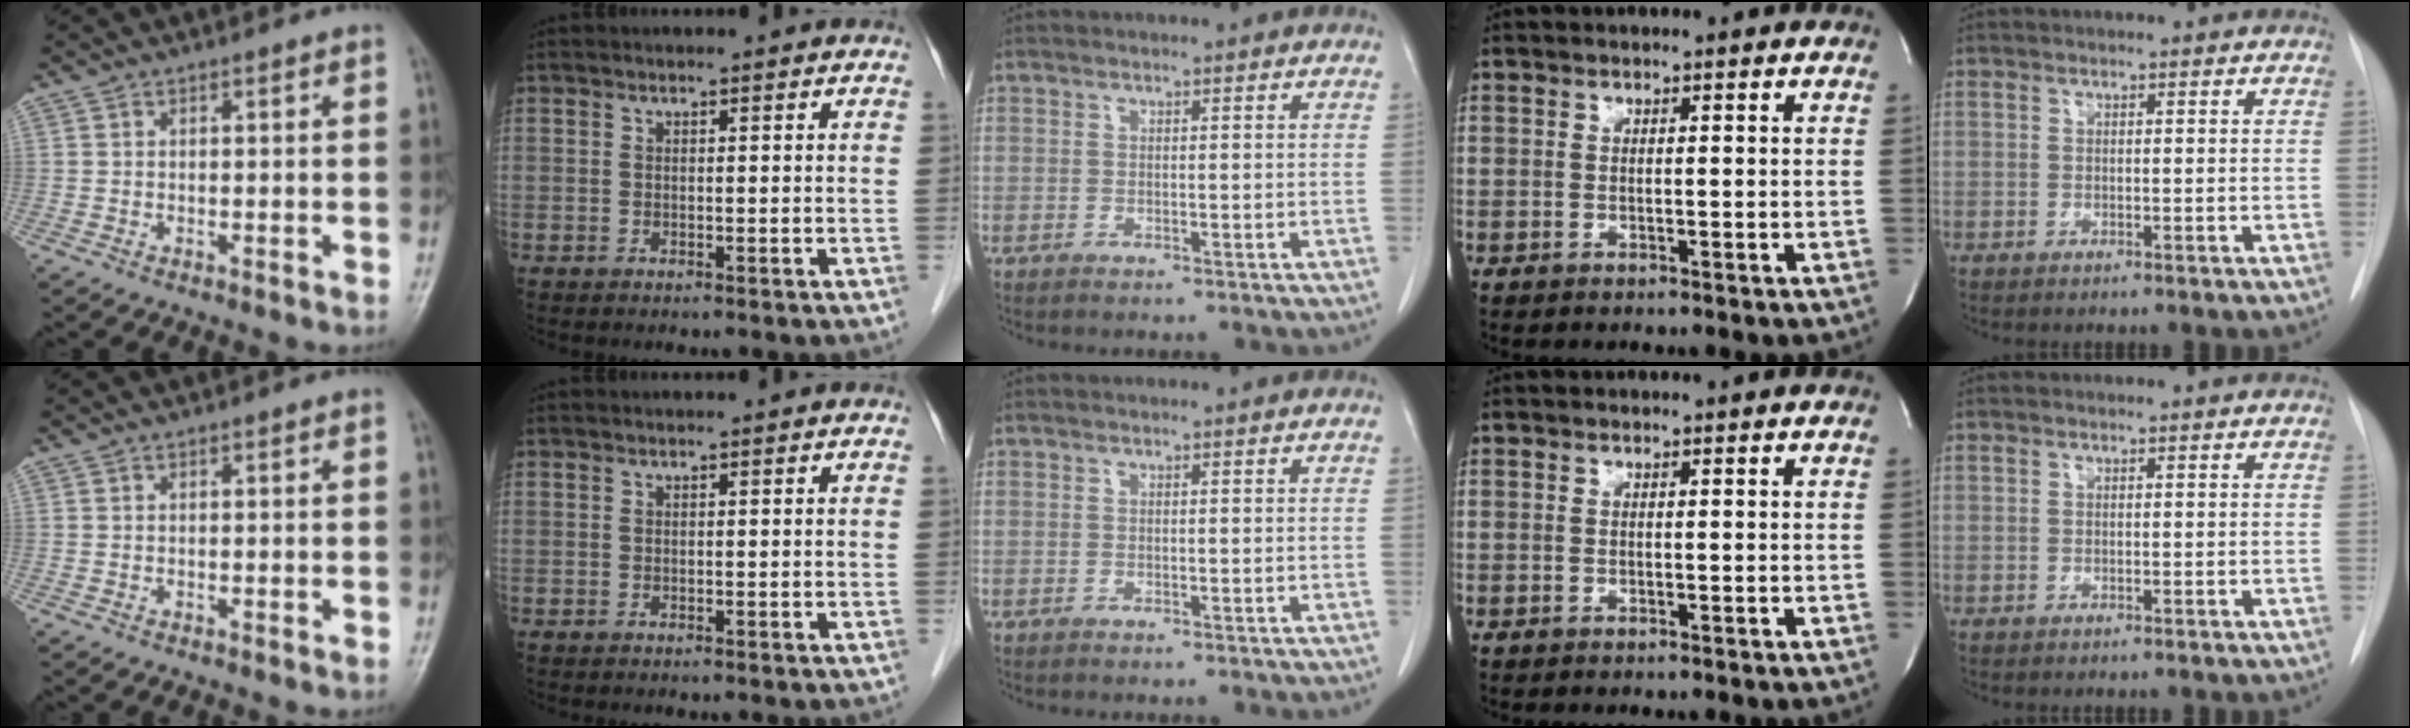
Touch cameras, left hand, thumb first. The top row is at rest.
{}